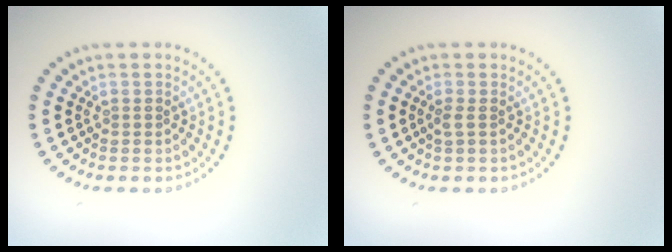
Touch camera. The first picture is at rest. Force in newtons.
{"total": 0.8, "press": 0.6, "slide": 0.5}